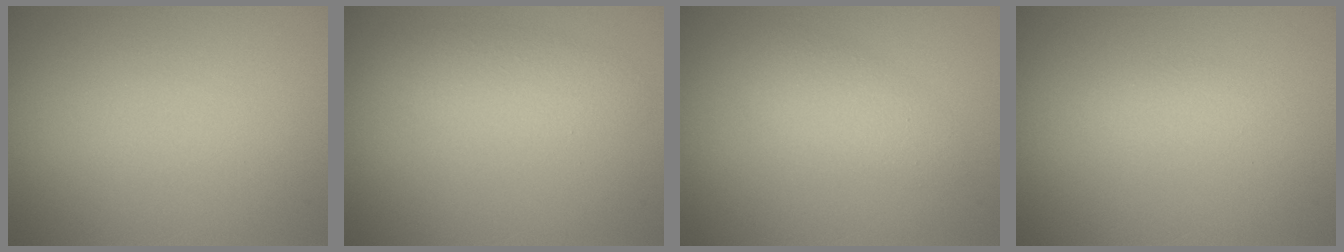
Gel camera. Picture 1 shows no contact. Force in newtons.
{"total": 2.4, "press": 2.4, "slide": 0.1}
{"total": 2.3, "press": 2.3, "slide": 0.1}
{"total": 1.1, "press": 1.1, "slide": 0.1}